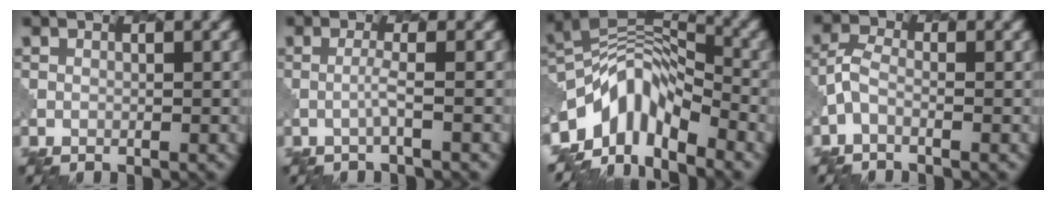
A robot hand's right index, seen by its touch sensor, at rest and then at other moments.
{"total": 1.2, "force": [-0.3, -0.1, 1.2], "torque": [-0.018, 0.004, -0.015]}
{"total": 8.2, "force": [-4.6, 4.1, 5.4], "torque": [-0.076, 0.005, -0.096]}
{"total": 1.6, "force": [-0.9, 0.7, 1.1], "torque": [-0.030, 0.003, -0.028]}